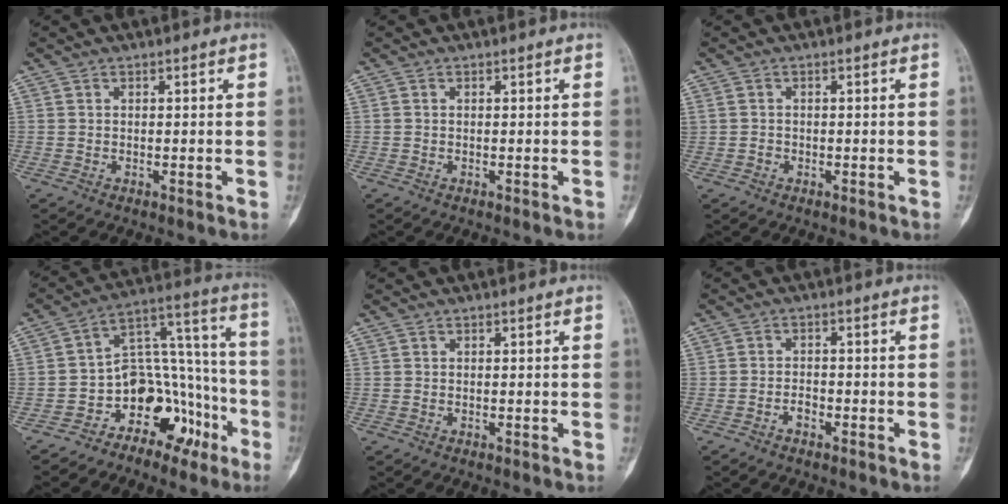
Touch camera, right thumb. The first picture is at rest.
{"total": 0.0}
{"total": 1.0, "force": [-0.3, 0.9, 0.3], "torque": [-0.003, 0.004, -0.004]}
{"total": 15.3, "force": [-8.3, 9.9, 8.2], "torque": [-0.063, 0.129, -0.133]}
{"total": 0.0}
{"total": 2.1, "force": [-1.4, 1.2, 1.1], "torque": [-0.018, 0.012, -0.025]}